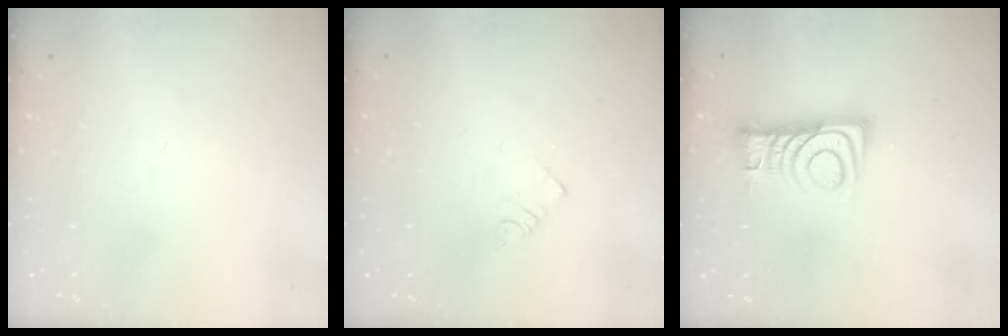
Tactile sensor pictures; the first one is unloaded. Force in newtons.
{"total": 2.3, "press": 2.3, "slide": 0.4}
{"total": 10.1, "press": 10.1, "slide": 0.3}